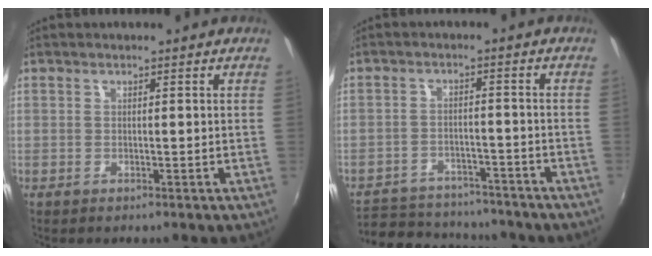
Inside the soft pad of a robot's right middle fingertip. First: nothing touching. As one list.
[{"total": 18.9, "force": [-15.8, 7.7, 7.0], "torque": [-0.161, 0.004, -0.214]}]